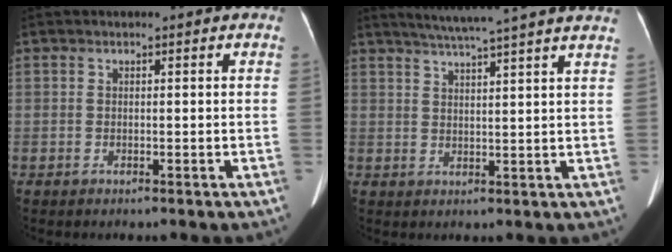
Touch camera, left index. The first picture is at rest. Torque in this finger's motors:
{"motor_torque": [0.40, -0.31, 0.00, 0.03]}